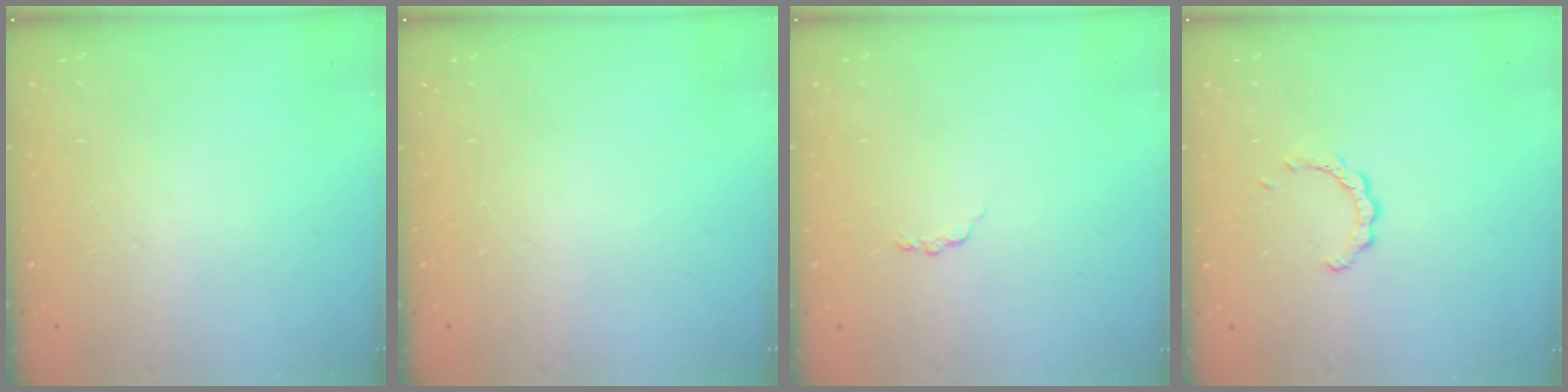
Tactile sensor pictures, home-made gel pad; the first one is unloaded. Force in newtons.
{"total": 0.0}
{"total": 2.8, "press": 2.7, "slide": 0.4}
{"total": 2.9, "press": 2.9, "slide": 0.3}